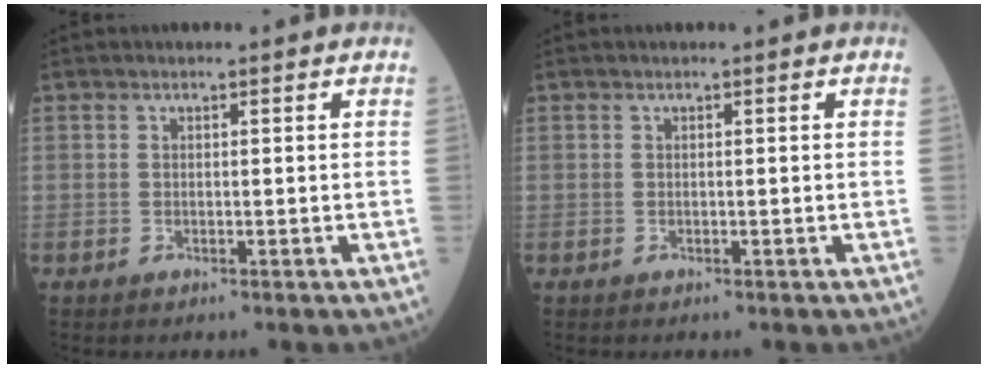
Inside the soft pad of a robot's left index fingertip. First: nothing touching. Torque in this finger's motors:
{"motor_torque": [-0.11, -0.04, 0.03, 0.01]}